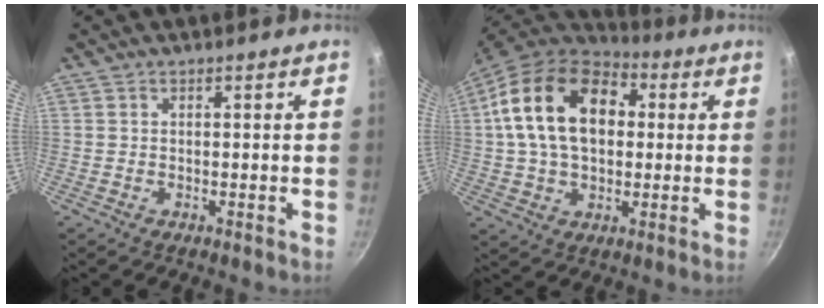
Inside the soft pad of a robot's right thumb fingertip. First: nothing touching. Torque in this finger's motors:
{"motor_torque": [0.69, 4.32, 0.94, -0.70, 0.35]}